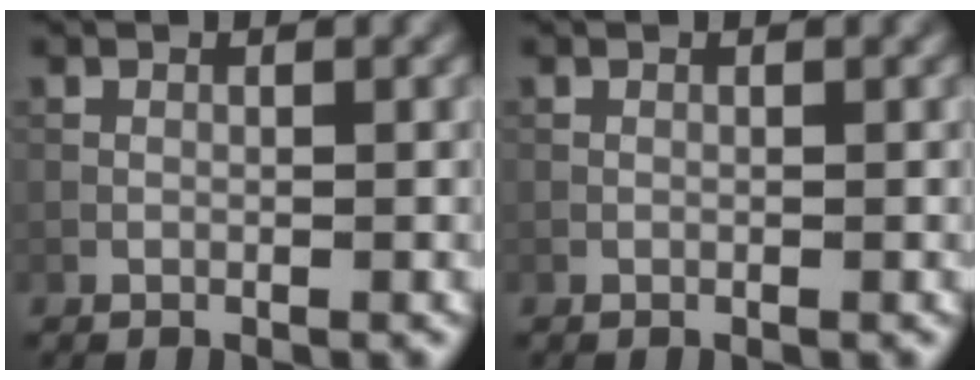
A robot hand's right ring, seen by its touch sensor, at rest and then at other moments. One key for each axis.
{"total": 0.0}